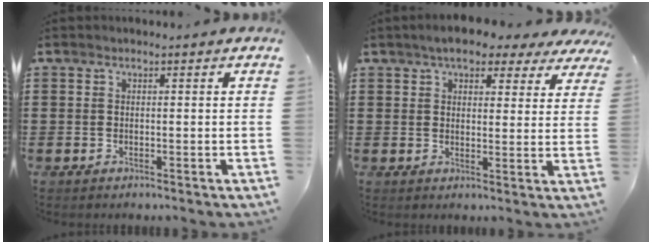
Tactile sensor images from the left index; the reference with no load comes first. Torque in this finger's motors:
{"motor_torque": [2.14, 0.00, 0.24, 0.00]}